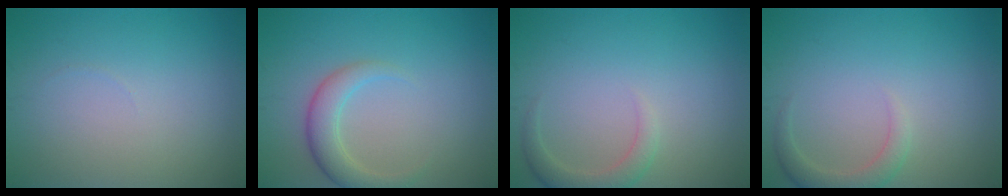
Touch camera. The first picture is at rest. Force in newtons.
{"total": 3.2, "press": 3.1, "slide": 0.2}
{"total": 2.2, "press": 2.2, "slide": 0.3}
{"total": 2.2, "press": 2.2, "slide": 0.3}